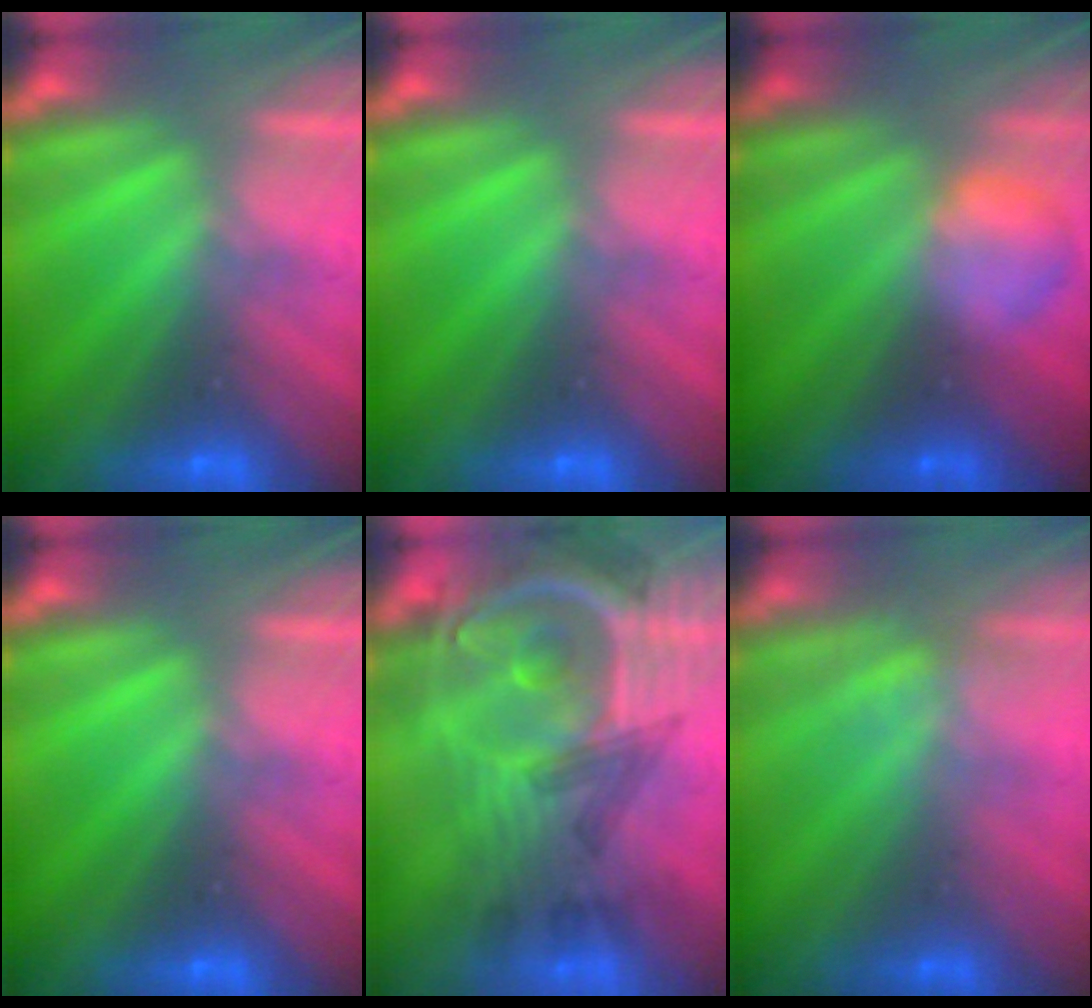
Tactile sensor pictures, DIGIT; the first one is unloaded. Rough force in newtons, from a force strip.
{"total": 0.0}
{"total": 2.3}
{"total": 0.0}
{"total": 6.7}
{"total": 2.3}